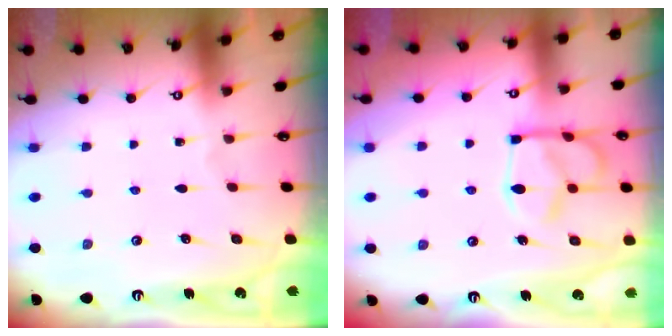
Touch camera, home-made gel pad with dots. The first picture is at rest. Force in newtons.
{"total": 11.4, "press": 11.3, "slide": 1.1}